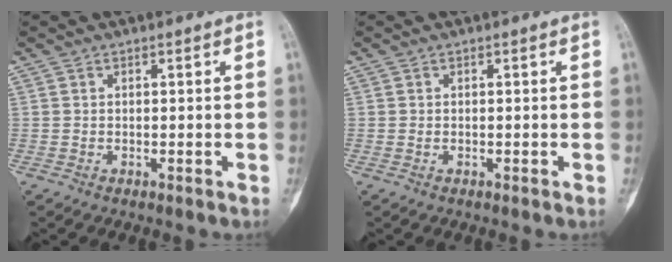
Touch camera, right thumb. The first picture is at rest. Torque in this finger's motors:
{"motor_torque": [0.15, -0.05, 0.19, -0.11, 0.07]}